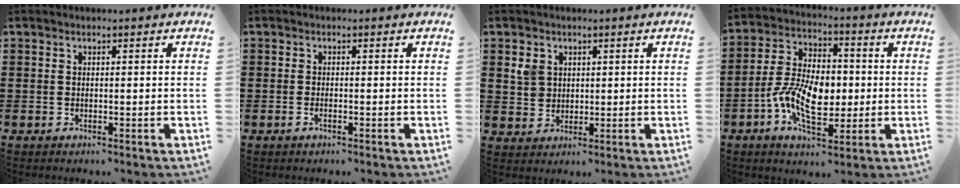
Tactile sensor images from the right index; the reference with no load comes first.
{"total": 0.7, "force": [-0.4, 0.2, 0.6], "torque": [-0.013, -0.005, -0.006]}
{"total": 3.3, "force": [1.2, 2.9, 1.1], "torque": [-0.033, 0.013, 0.022]}
{"total": 10.3, "force": [-1.8, 6.1, 8.1], "torque": [-0.170, 0.005, -0.037]}